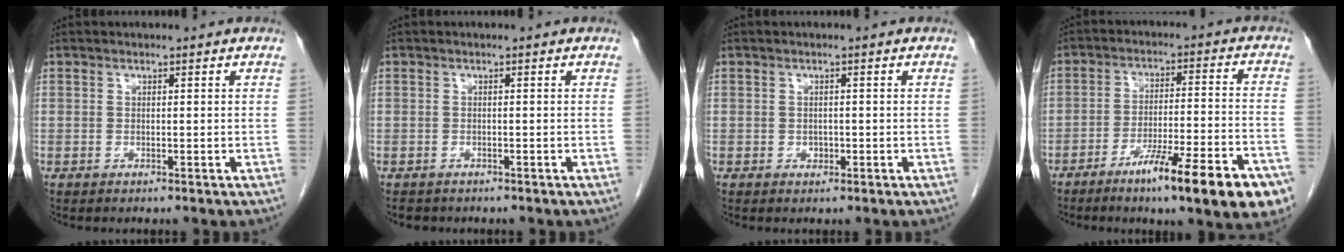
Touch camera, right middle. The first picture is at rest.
{"total": 2.1, "force": [-1.8, 1.0, 0.5], "torque": [-0.018, -0.004, -0.023]}
{"total": 0.9, "force": [-0.3, 0.7, 0.4], "torque": [-0.008, 0.002, -0.002]}
{"total": 16.4, "force": [-10.1, 1.1, 12.9], "torque": [-0.147, -0.007, -0.151]}